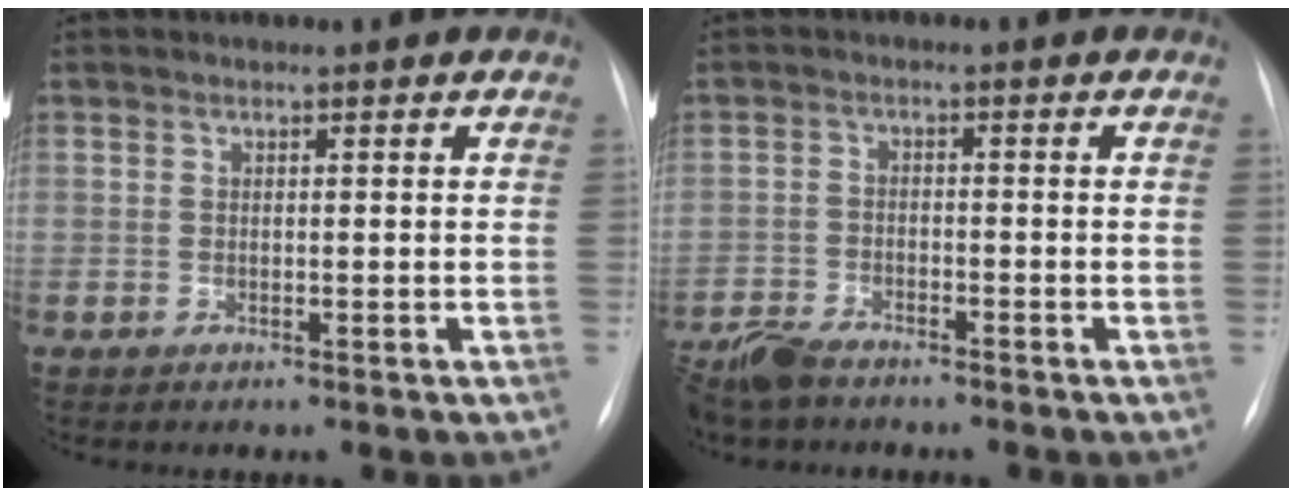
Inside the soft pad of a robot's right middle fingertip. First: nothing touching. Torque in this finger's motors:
{"motor_torque": [-0.04, -0.32, 0.16, 0.02]}